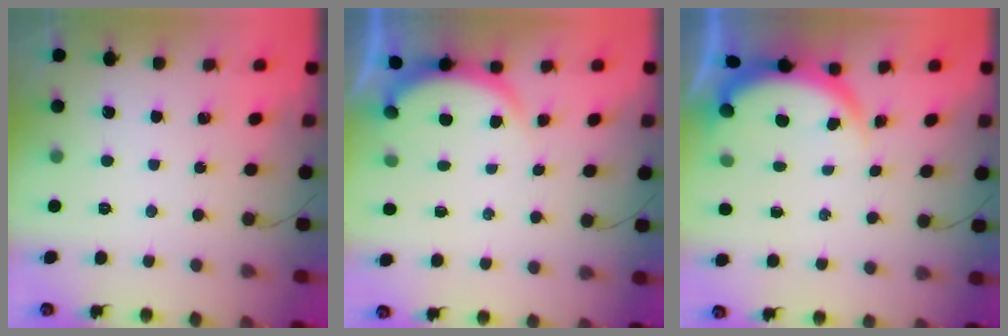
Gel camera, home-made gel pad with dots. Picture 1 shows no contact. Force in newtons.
{"total": 2.8, "press": 2.8, "slide": 0.6}
{"total": 3.9, "press": 3.8, "slide": 0.2}